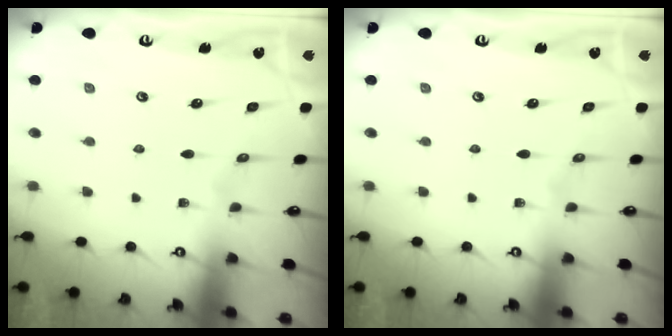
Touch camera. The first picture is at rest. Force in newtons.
{"total": 0.0}